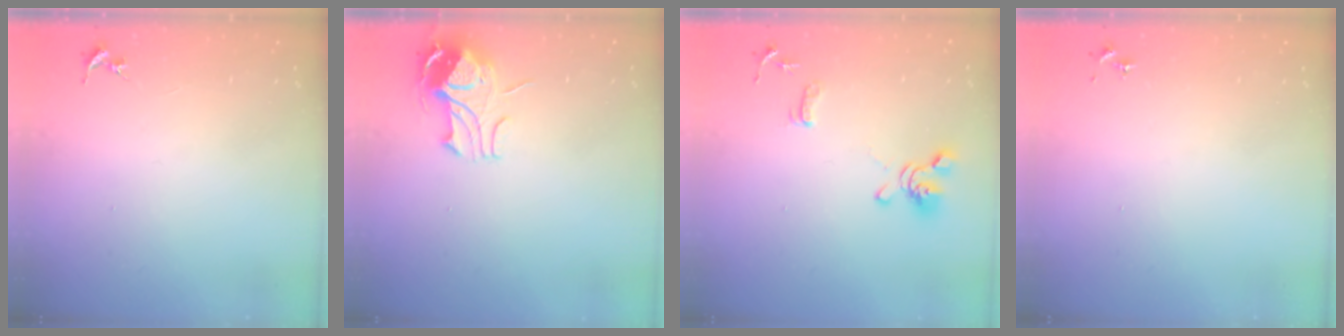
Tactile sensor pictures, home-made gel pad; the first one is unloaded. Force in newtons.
{"total": 9.6, "press": 9.6, "slide": 1.1}
{"total": 11.5, "press": 11.4, "slide": 1.6}
{"total": 0.0}